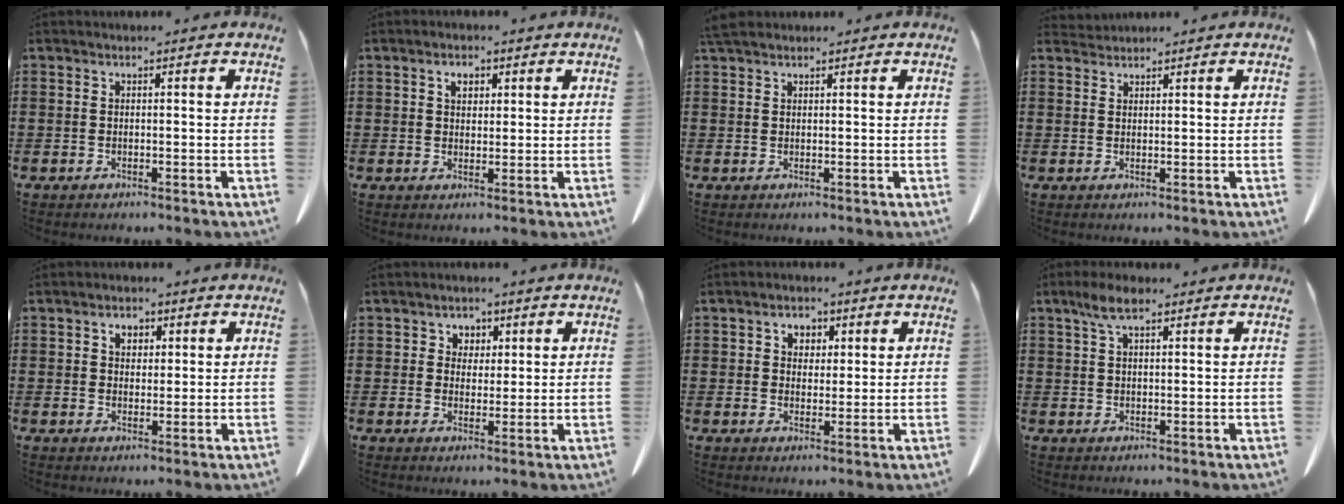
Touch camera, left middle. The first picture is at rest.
{"total": 2.6, "force": [1.3, 1.6, 1.6], "torque": [-0.021, 0.000, 0.020]}
{"total": 2.1, "force": [1.8, 0.6, 1.0], "torque": [-0.025, 0.001, 0.035]}
{"total": 1.4, "force": [1.3, 0.1, -0.1], "torque": [-0.002, 0.002, 0.027]}
{"total": 2.7, "force": [1.3, 1.9, 1.4], "torque": [-0.027, 0.005, 0.021]}
{"total": 3.0, "force": [1.8, 2.4, 0.3], "torque": [-0.011, 0.007, 0.031]}
{"total": 2.9, "force": [1.2, 2.5, 0.9], "torque": [-0.024, 0.009, 0.017]}
{"total": 4.5, "force": [2.6, 1.5, 3.4], "torque": [-0.073, 0.005, 0.047]}